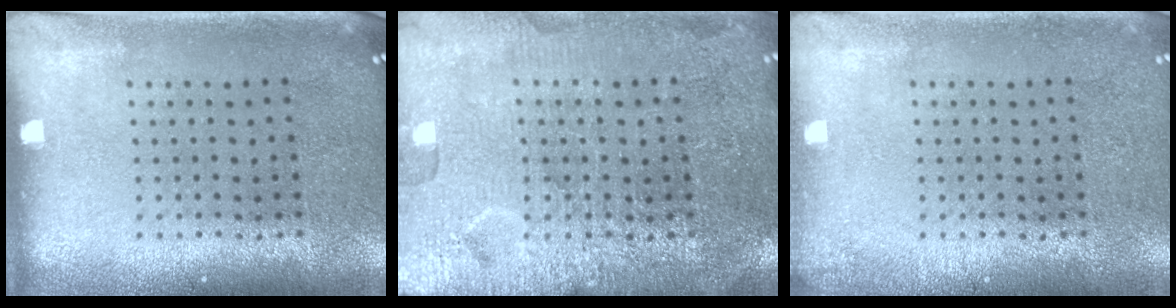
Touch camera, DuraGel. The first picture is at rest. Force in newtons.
{"total": 3.9, "press": 3.9, "slide": 0.5}
{"total": 0.9, "press": 0.9, "slide": 0.1}